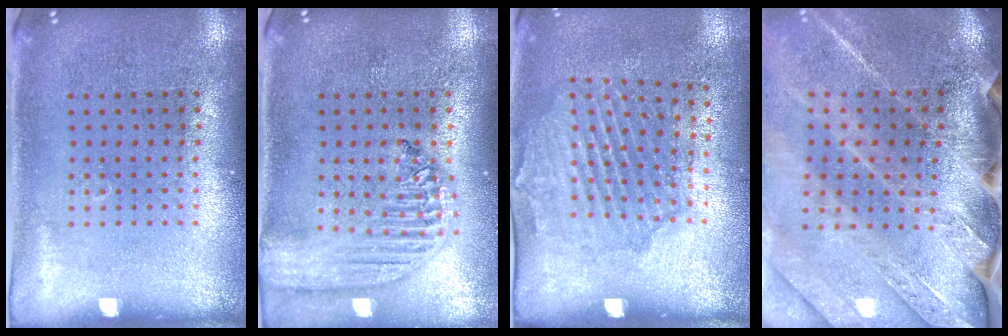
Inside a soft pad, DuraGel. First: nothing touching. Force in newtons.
{"total": 2.2, "press": 1.9, "slide": 1.1}
{"total": 1.6, "press": 1.4, "slide": 0.7}
{"total": 3.8, "press": 3.2, "slide": 2.1}